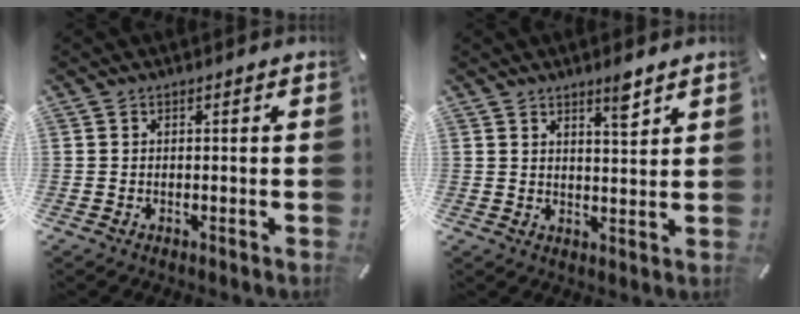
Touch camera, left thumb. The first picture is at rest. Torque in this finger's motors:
{"motor_torque": [0.38, -0.27, 0.07, 0.07, 0.01]}